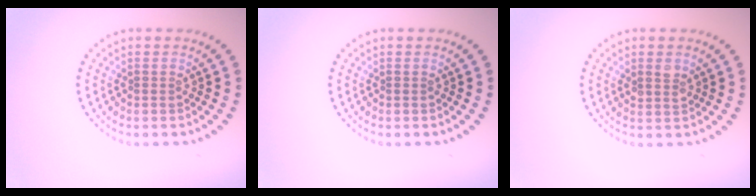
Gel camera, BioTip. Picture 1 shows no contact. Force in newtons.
{"total": 0.0}
{"total": 1.4, "press": 1.3, "slide": 0.5}